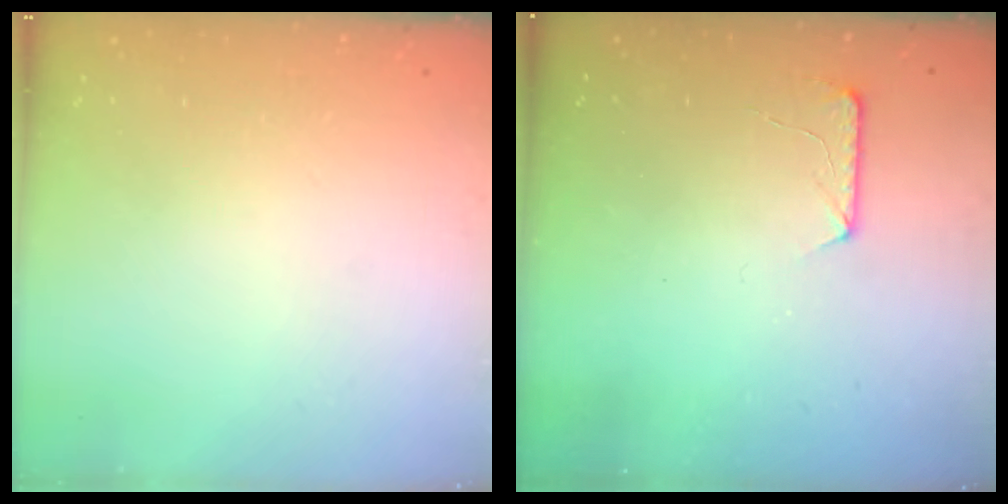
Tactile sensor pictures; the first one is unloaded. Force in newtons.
{"total": 6.8, "press": 6.8, "slide": 0.6}